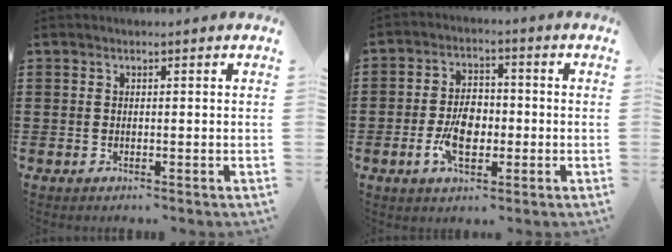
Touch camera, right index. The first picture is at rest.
{"total": 6.8, "force": [-1.5, 4.1, 5.2], "torque": [-0.113, 0.006, -0.030]}